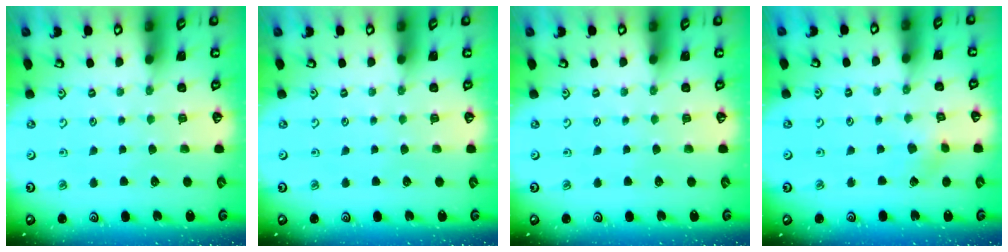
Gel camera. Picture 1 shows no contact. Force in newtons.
{"total": 0.0}
{"total": 0.0}
{"total": 2.2, "press": 2.2, "slide": 0.2}